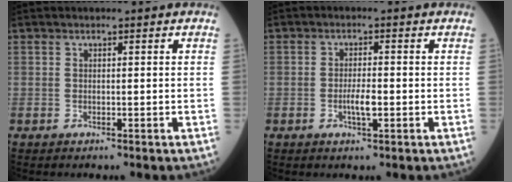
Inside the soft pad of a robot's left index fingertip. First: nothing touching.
{"total": 2.8, "force": [-0.7, 0.5, 2.7], "torque": [-0.053, -0.001, -0.011]}